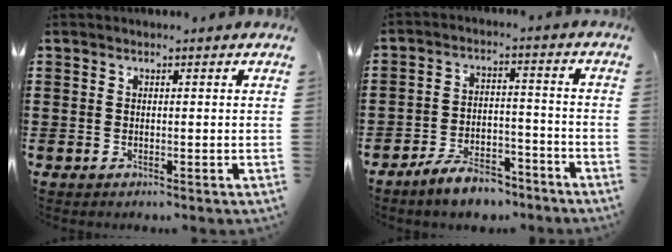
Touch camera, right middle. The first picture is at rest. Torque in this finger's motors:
{"motor_torque": [2.14, 0.00, 0.13, 0.11]}